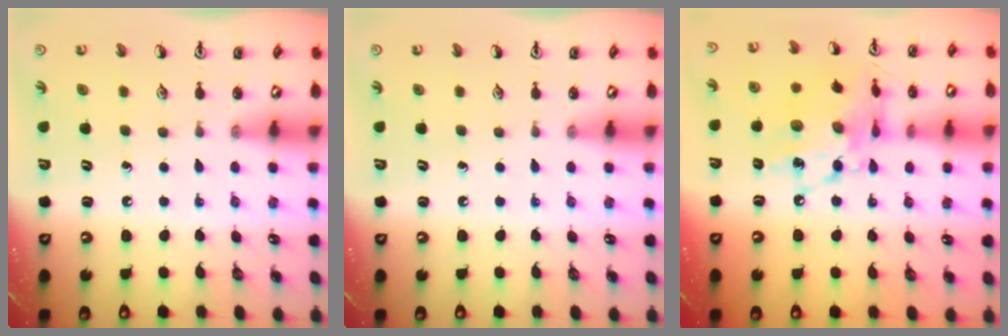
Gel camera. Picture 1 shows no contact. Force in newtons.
{"total": 0.0}
{"total": 14.3, "press": 14.3, "slide": 1.0}